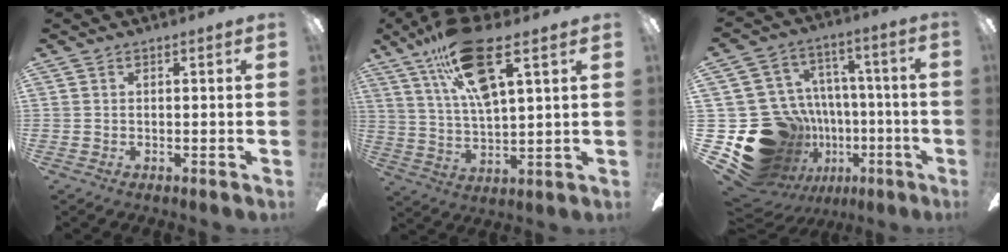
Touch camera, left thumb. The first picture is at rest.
{"total": 17.7, "force": [10.0, 5.5, 13.5], "torque": [-0.236, -0.031, 0.169]}
{"total": 25.6, "force": [-8.3, 21.7, 10.9], "torque": [-0.203, 0.025, -0.052]}